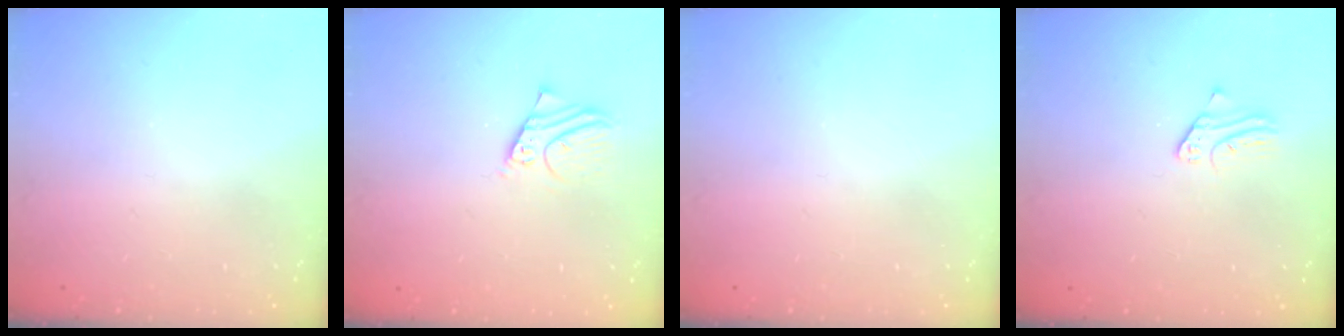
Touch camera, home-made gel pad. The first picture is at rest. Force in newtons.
{"total": 4.2, "press": 4.2, "slide": 0.2}
{"total": 0.0}
{"total": 1.8, "press": 1.7, "slide": 0.2}